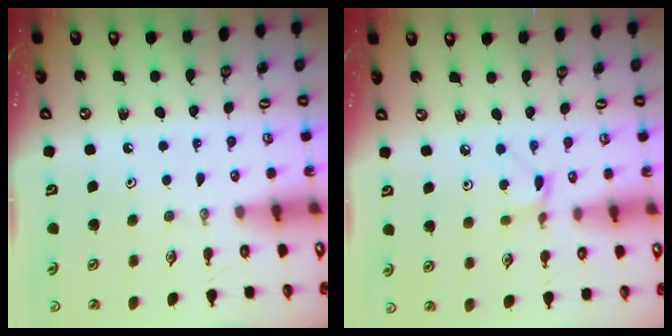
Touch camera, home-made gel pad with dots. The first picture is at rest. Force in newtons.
{"total": 2.7, "press": 2.7, "slide": 0.3}